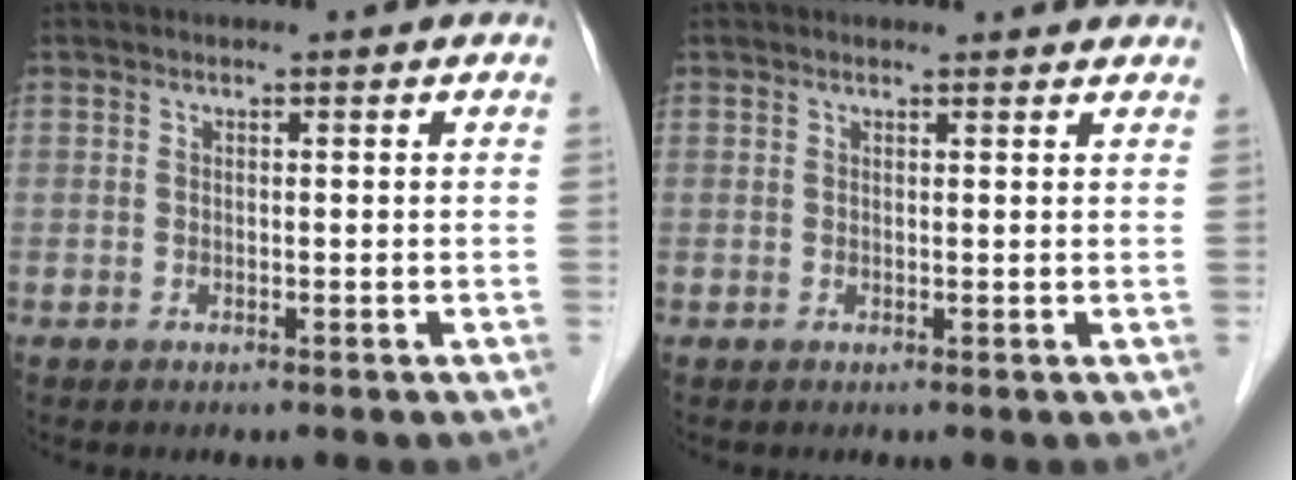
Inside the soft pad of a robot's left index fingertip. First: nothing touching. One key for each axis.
{"total": 3.3, "fx": 3.3, "fy": 0.5, "fz": 0.6, "tx": -0.012, "ty": 0.010, "tz": 0.030}